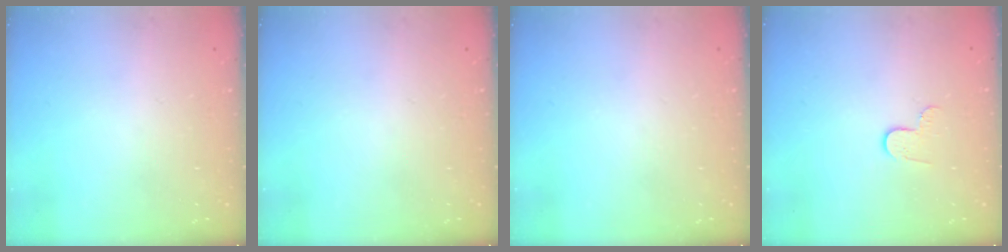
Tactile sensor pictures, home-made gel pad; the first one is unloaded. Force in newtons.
{"total": 0.0}
{"total": 0.0}
{"total": 4.6, "press": 4.6, "slide": 0.5}